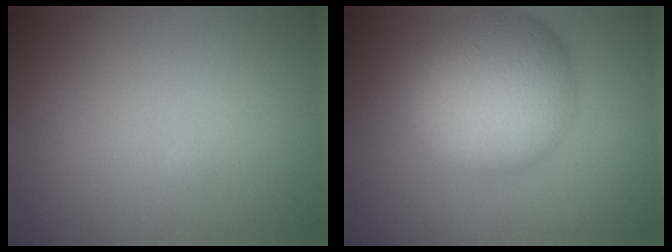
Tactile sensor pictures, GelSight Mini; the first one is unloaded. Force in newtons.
{"total": 9.4, "press": 9.4, "slide": 0.3}